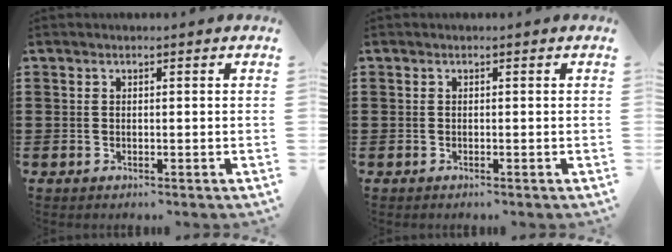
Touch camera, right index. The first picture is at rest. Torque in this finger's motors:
{"motor_torque": [-0.19, 0.32, -0.02, -0.01]}